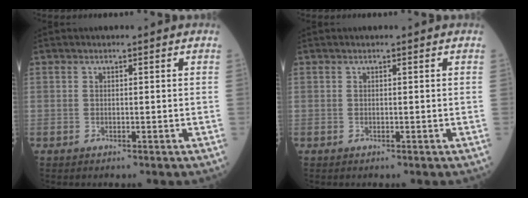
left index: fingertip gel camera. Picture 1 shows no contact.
{"total": 0.0}